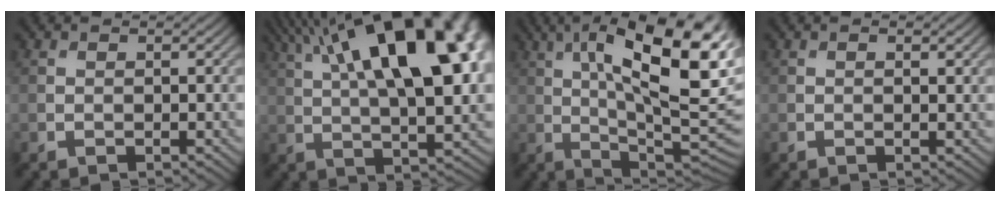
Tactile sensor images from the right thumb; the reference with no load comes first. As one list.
[{"total": 20.1, "force": [7.3, 7.7, 17.0], "torque": [-0.253, 0.053, 0.101]}, {"total": 19.1, "force": [5.5, 6.4, 17.1], "torque": [-0.255, 0.023, 0.089]}, {"total": 1.0, "force": [0.4, 0.2, 0.9], "torque": [-0.014, -0.002, 0.005]}]